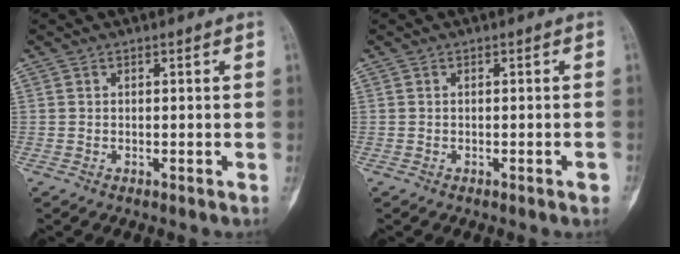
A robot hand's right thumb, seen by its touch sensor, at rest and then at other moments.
{"total": 1.2, "force": [-0.6, 0.1, 1.0], "torque": [-0.014, 0.001, -0.009]}